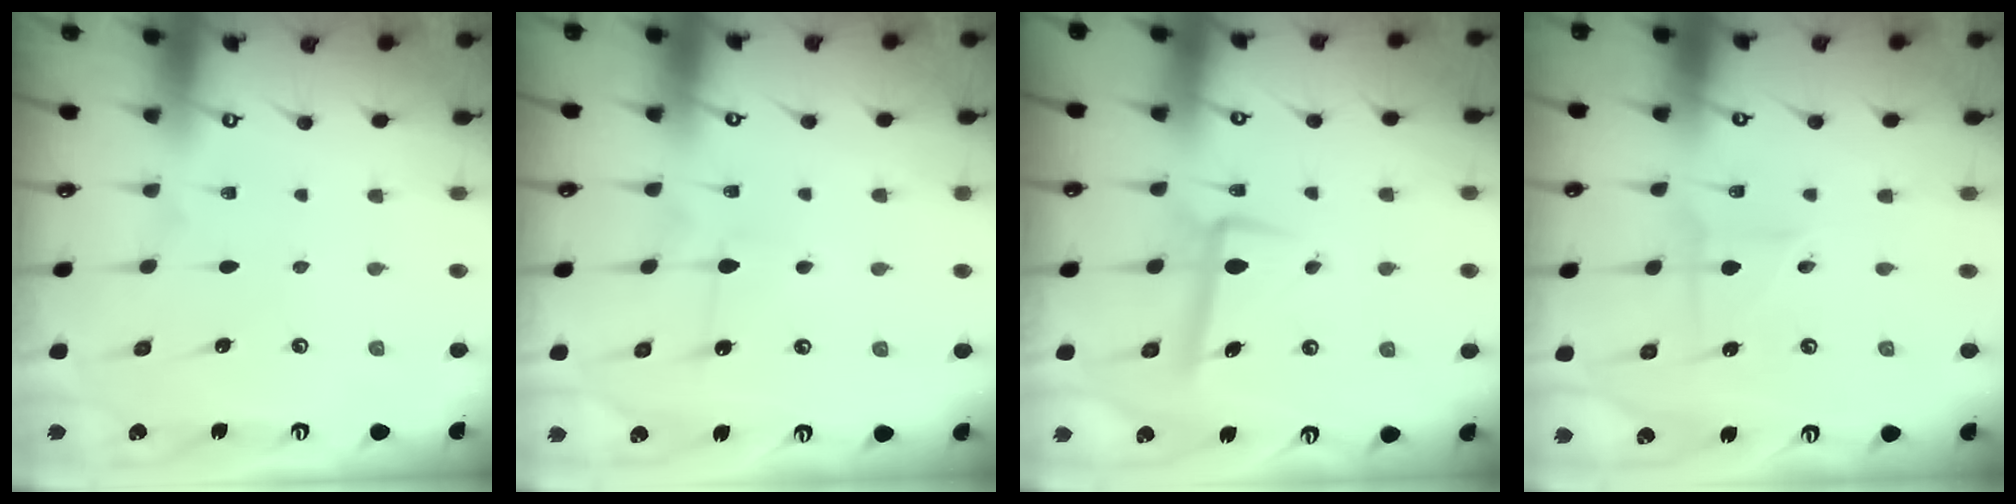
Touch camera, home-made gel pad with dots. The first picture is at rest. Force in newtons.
{"total": 5.6, "press": 5.5, "slide": 0.8}
{"total": 7.3, "press": 7.1, "slide": 1.8}
{"total": 2.3, "press": 2.1, "slide": 0.9}